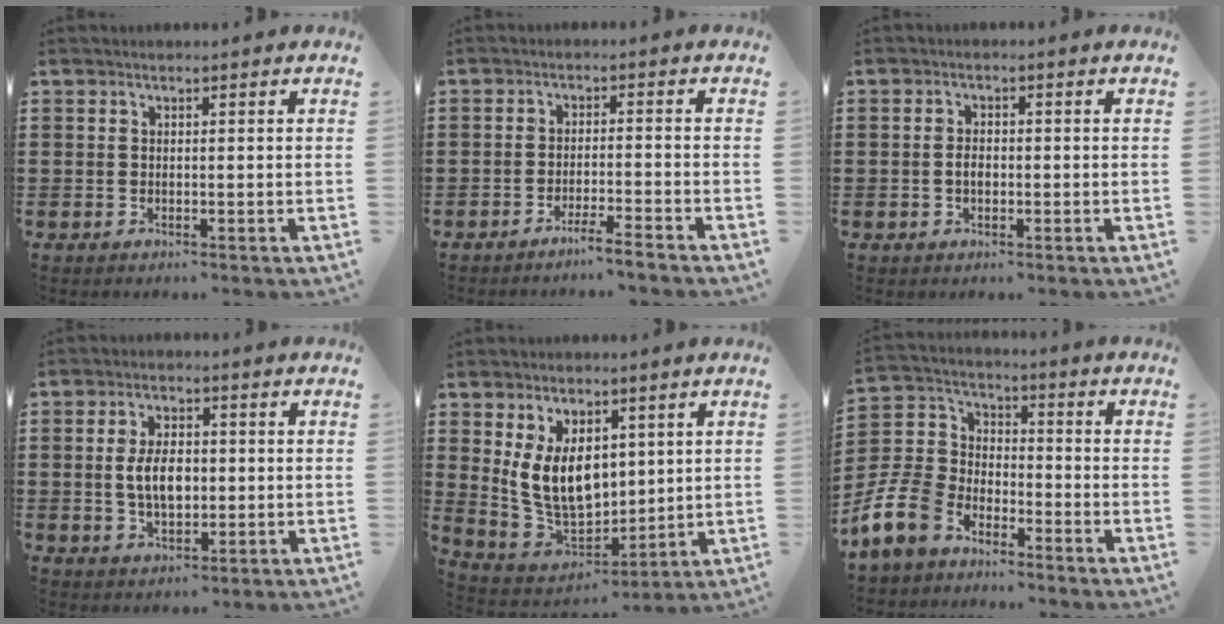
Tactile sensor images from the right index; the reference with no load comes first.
{"total": 3.3, "force": [-2.9, -0.7, 1.4], "torque": [-0.022, -0.006, -0.056]}
{"total": 2.0, "force": [-0.2, 1.1, 1.6], "torque": [-0.031, 0.005, -0.005]}
{"total": 5.9, "force": [0.0, 3.3, 4.9], "torque": [-0.087, 0.001, -0.007]}
{"total": 10.0, "force": [2.6, 6.6, 7.0], "torque": [-0.165, -0.002, 0.048]}
{"total": 9.3, "force": [-6.5, 5.8, 3.4], "torque": [-0.116, 0.021, -0.135]}